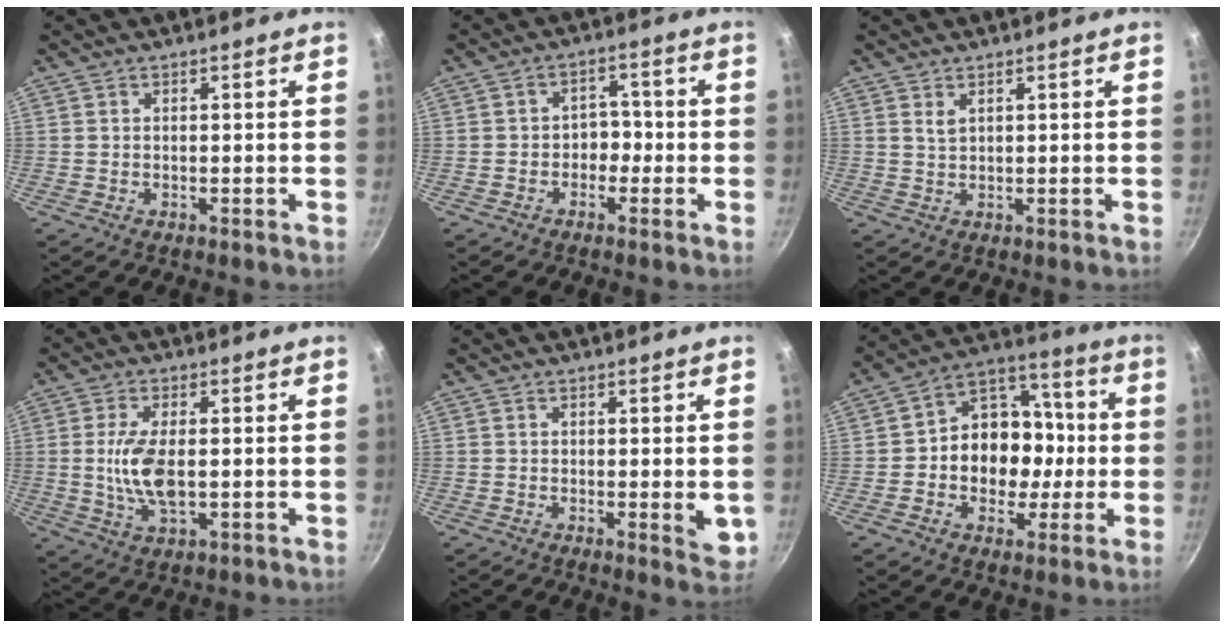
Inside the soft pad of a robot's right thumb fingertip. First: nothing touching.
{"total": 3.9, "force": [-1.3, 3.1, 2.0], "torque": [0.009, 0.022, -0.025]}
{"total": 1.6, "force": [0.9, 0.7, 1.1], "torque": [-0.020, -0.005, 0.018]}
{"total": 8.8, "force": [-0.2, 4.0, 7.8], "torque": [-0.154, -0.005, -0.005]}
{"total": 3.8, "force": [-0.3, 1.1, 3.6], "torque": [-0.047, -0.014, -0.006]}
{"total": 15.3, "force": [-1.5, 12.2, 9.1], "torque": [-0.090, 0.036, -0.037]}